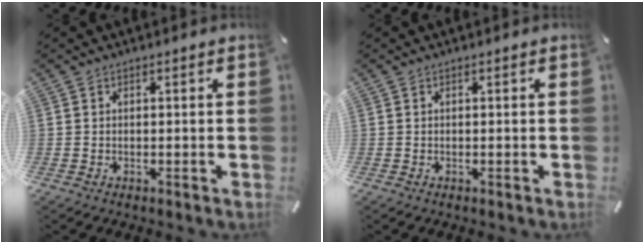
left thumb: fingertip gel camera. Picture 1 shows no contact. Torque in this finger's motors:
{"motor_torque": [0.00, 0.00, -0.01, 0.02, 0.00]}